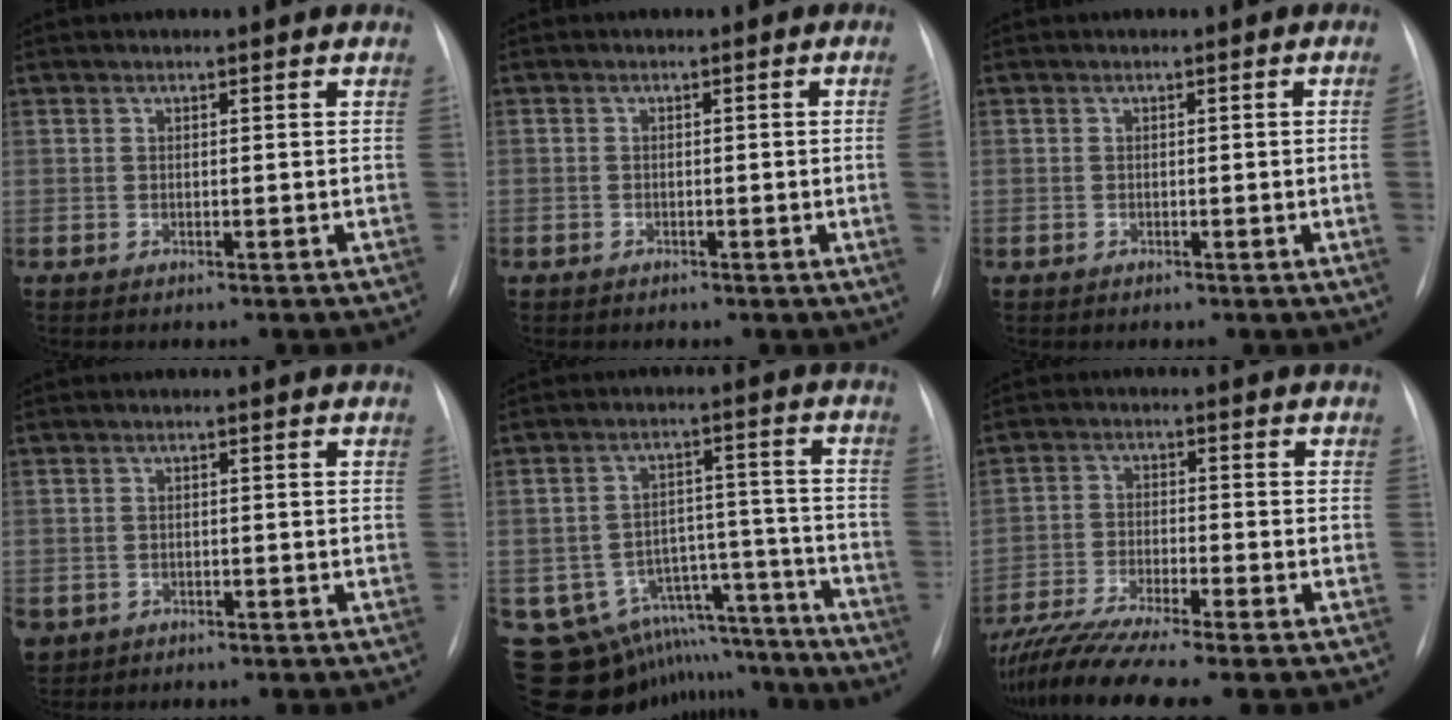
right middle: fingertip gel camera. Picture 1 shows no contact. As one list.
[{"total": 2.4, "force": [-0.6, -0.2, 2.3], "torque": [-0.034, 0.003, -0.010]}, {"total": 2.1, "force": [-0.3, -0.5, 2.0], "torque": [-0.028, 0.002, -0.003]}, {"total": 3.6, "force": [-1.9, 3.0, 0.7], "torque": [-0.016, 0.002, -0.027]}, {"total": 15.7, "force": [-13.3, 7.6, 3.4], "torque": [-0.048, 0.064, -0.172]}, {"total": 11.0, "force": [-9.2, -0.4, 6.0], "torque": [-0.107, -0.022, -0.155]}]